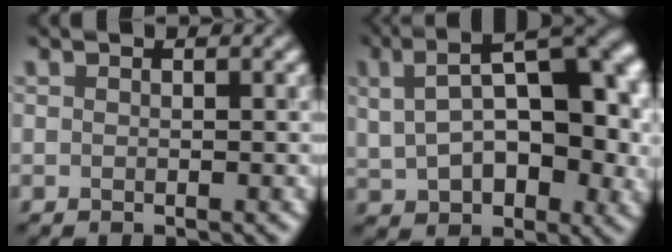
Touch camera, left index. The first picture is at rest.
{"total": 9.1, "force": [0.9, 4.9, 7.6], "torque": [-0.139, -0.013, 0.064]}